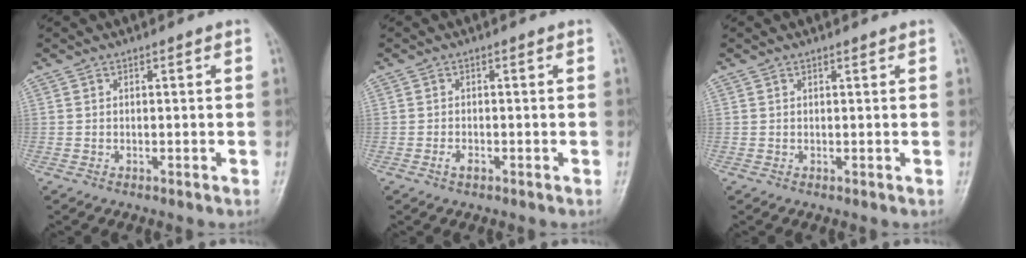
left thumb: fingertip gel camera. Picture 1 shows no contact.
{"total": 1.3, "force": [-0.5, 0.7, 1.0], "torque": [-0.013, 0.005, -0.008]}
{"total": 0.6, "force": [0.5, 0.0, 0.3], "torque": [-0.009, -0.002, 0.009]}